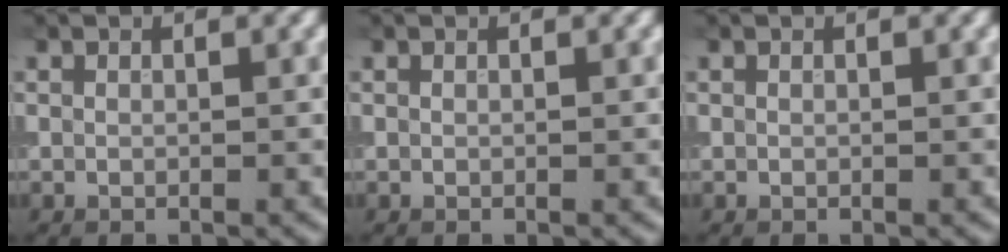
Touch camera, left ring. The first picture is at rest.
{"total": 0.0}
{"total": 0.0}